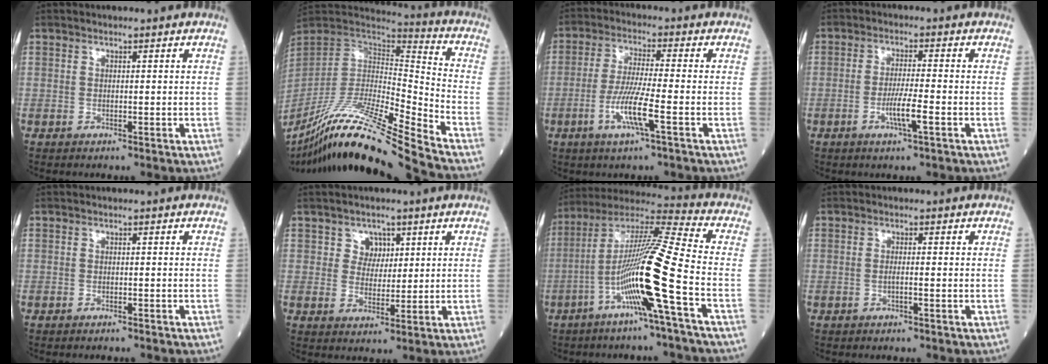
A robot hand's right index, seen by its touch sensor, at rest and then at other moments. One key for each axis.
{"total": 22.9, "fx": -18.7, "fy": -1.6, "fz": 13.1, "tx": -0.252, "ty": -0.037, "tz": -0.344}
{"total": 7.3, "fx": -2.8, "fy": -0.1, "fz": 6.8, "tx": -0.138, "ty": -0.009, "tz": -0.054}
{"total": 4.5, "fx": -1.7, "fy": -0.1, "fz": 4.1, "tx": -0.078, "ty": -0.006, "tz": -0.031}
{"total": 1.1, "fx": -1.1, "fy": 0.2, "fz": 0.2, "tx": -0.008, "ty": -0.002, "tz": -0.015}
{"total": 3.4, "fx": 1.6, "fy": 2.9, "fz": 0.8, "tx": -0.006, "ty": 0.002, "tz": 0.025}
{"total": 15.4, "fx": -5.1, "fy": -1.9, "fz": 14.4, "tx": -0.274, "ty": 0.000, "tz": -0.104}
{"total": 0.9, "fx": -0.4, "fy": -0.4, "fz": 0.8, "tx": -0.016, "ty": 0.001, "tz": -0.007}